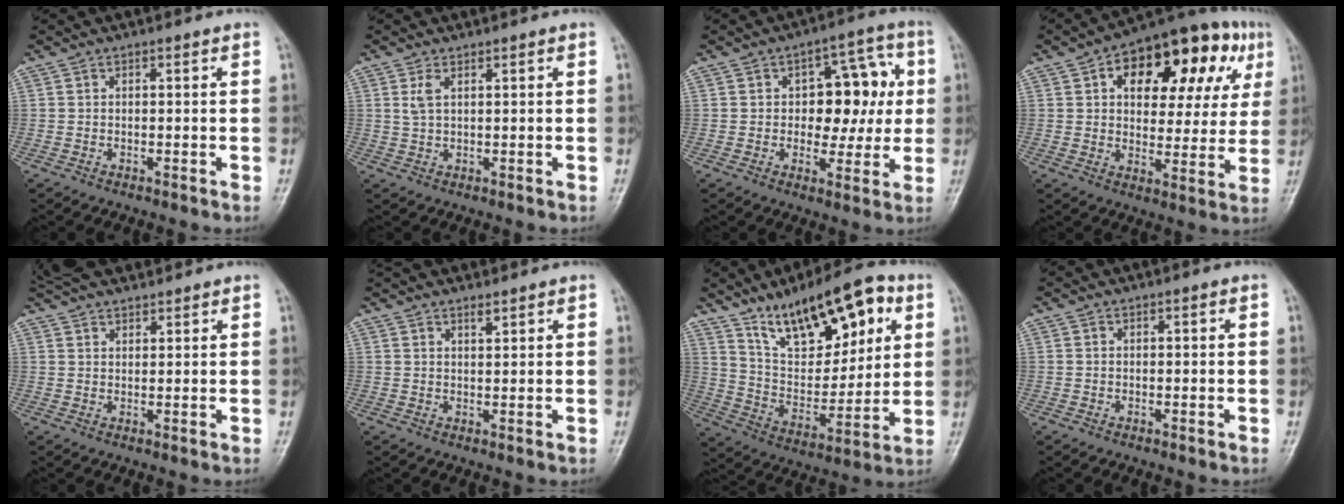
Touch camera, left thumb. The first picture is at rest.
{"total": 1.9, "force": [1.0, 0.8, 1.5], "torque": [-0.032, 0.000, 0.026]}
{"total": 12.1, "force": [1.4, 7.6, 9.3], "torque": [-0.068, 0.018, 0.019]}
{"total": 22.6, "force": [8.8, 12.3, 16.8], "torque": [-0.180, 0.021, 0.120]}
{"total": 9.2, "force": [8.1, 2.9, 3.3], "torque": [-0.041, 0.018, 0.145]}
{"total": 4.5, "force": [4.0, 1.2, 1.8], "torque": [-0.010, 0.003, 0.064]}
{"total": 21.0, "force": [11.0, 9.6, 15.0], "torque": [-0.182, -0.040, 0.192]}
{"total": 0.0}